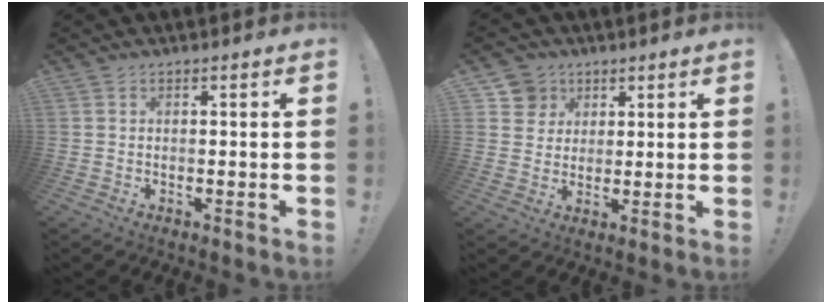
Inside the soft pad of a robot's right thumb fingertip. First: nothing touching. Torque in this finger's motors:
{"motor_torque": [0.04, -0.01, 0.19, 0.07, -0.02]}